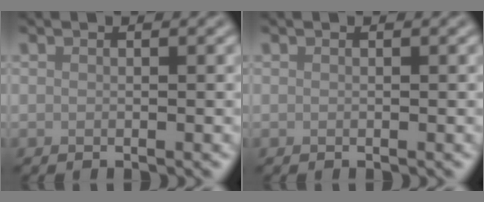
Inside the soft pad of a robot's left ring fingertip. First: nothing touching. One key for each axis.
{"total": 0.0}